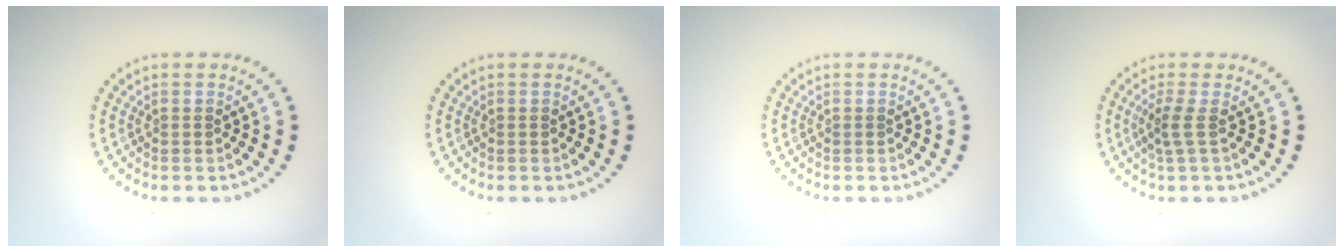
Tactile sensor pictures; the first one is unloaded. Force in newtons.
{"total": 0.0}
{"total": 0.0}
{"total": 1.8, "press": 1.1, "slide": 1.4}